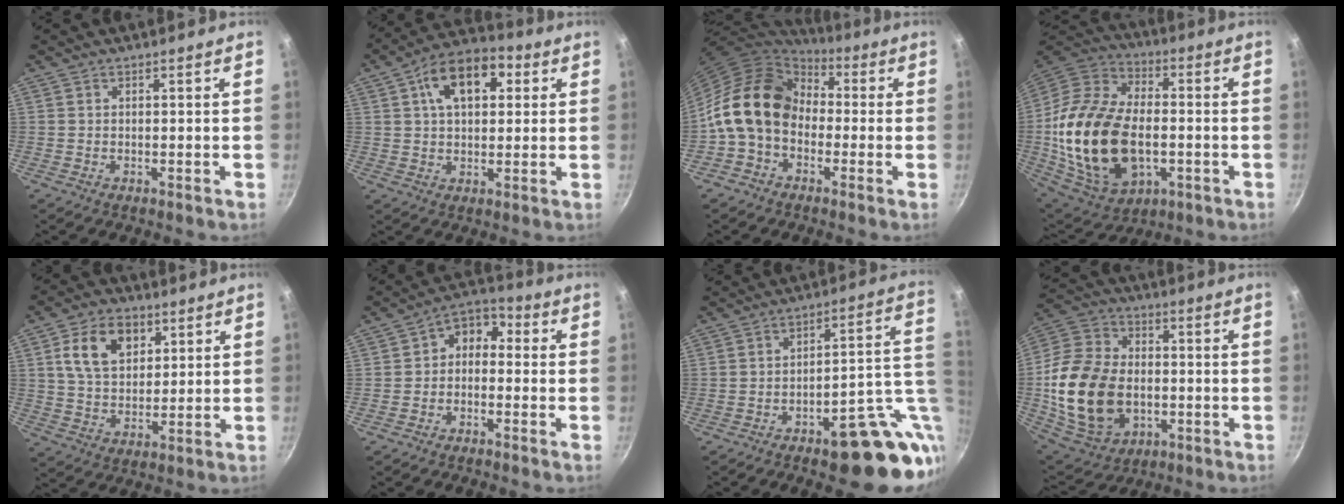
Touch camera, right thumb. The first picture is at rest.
{"total": 13.2, "force": [4.2, 8.1, 9.6], "torque": [-0.119, 0.012, 0.052]}
{"total": 15.4, "force": [-1.2, 11.9, 9.7], "torque": [-0.143, 0.042, -0.042]}
{"total": 27.3, "force": [-3.5, 17.0, 21.0], "torque": [-0.400, 0.023, -0.052]}
{"total": 11.6, "force": [4.4, 7.7, 7.4], "torque": [-0.106, -0.009, 0.077]}
{"total": 6.2, "force": [-0.7, 4.7, 3.9], "torque": [-0.037, 0.033, -0.031]}
{"total": 20.8, "force": [-6.6, 8.3, 17.9], "torque": [-0.164, 0.024, -0.079]}
{"total": 22.3, "force": [-2.8, 15.7, 15.5], "torque": [-0.290, 0.019, -0.040]}